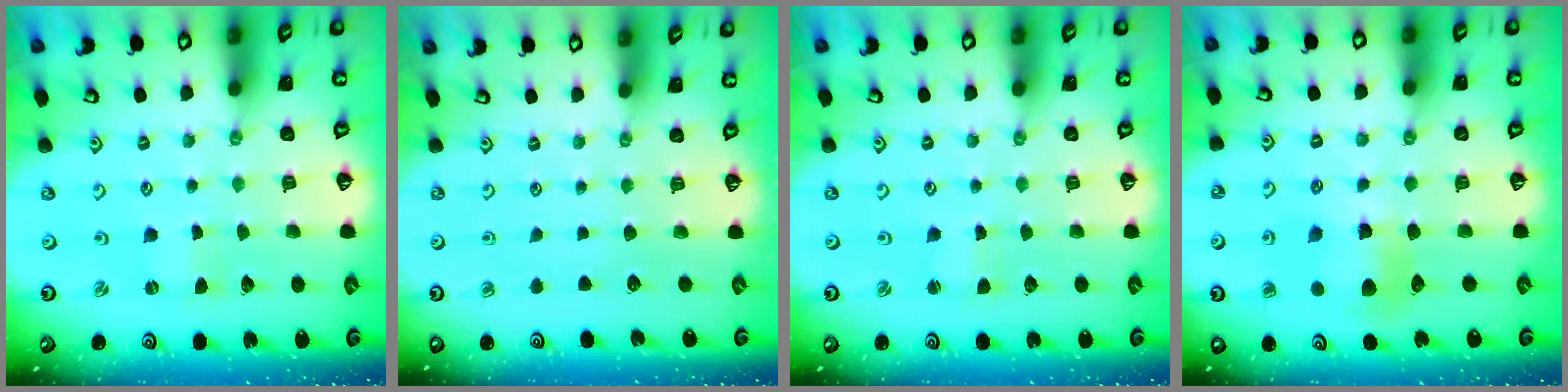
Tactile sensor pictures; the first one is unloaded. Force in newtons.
{"total": 0.0}
{"total": 1.7, "press": 1.7, "slide": 0.2}
{"total": 8.6, "press": 8.5, "slide": 0.5}